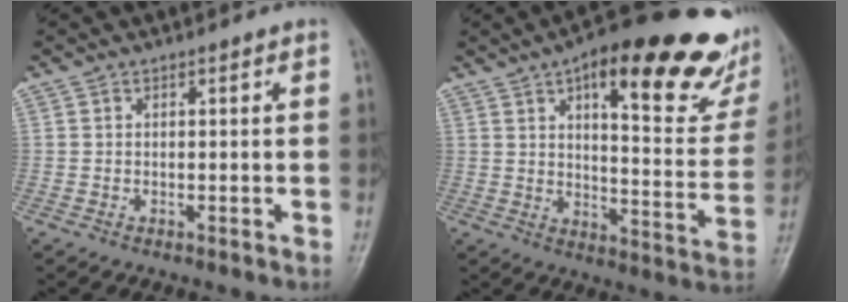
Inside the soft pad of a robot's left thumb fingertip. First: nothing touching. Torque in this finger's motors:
{"motor_torque": [0.81, 0.62, 1.61, -1.16, 0.13]}